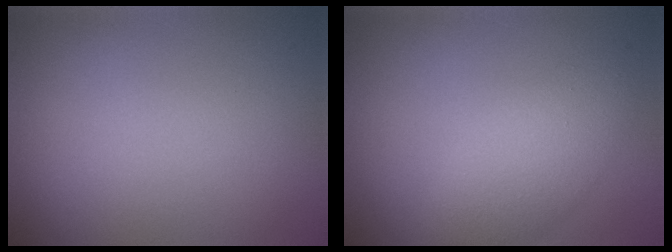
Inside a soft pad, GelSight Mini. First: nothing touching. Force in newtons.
{"total": 3.8, "press": 3.7, "slide": 0.3}